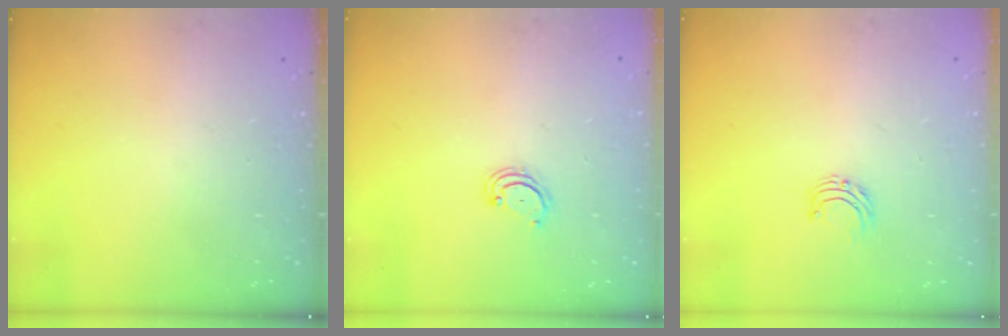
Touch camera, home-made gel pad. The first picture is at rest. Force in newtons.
{"total": 2.9, "press": 2.9, "slide": 0.3}
{"total": 4.6, "press": 4.6, "slide": 0.5}